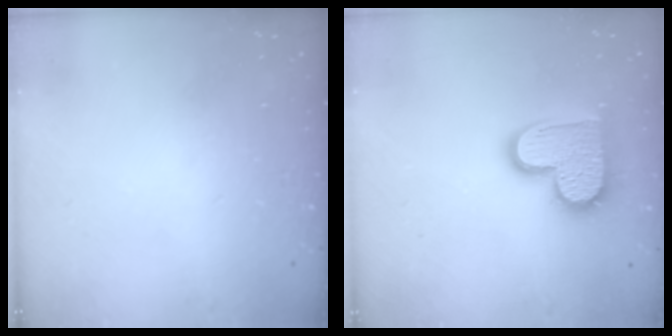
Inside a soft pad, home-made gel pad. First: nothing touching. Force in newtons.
{"total": 13.8, "press": 13.8, "slide": 0.6}